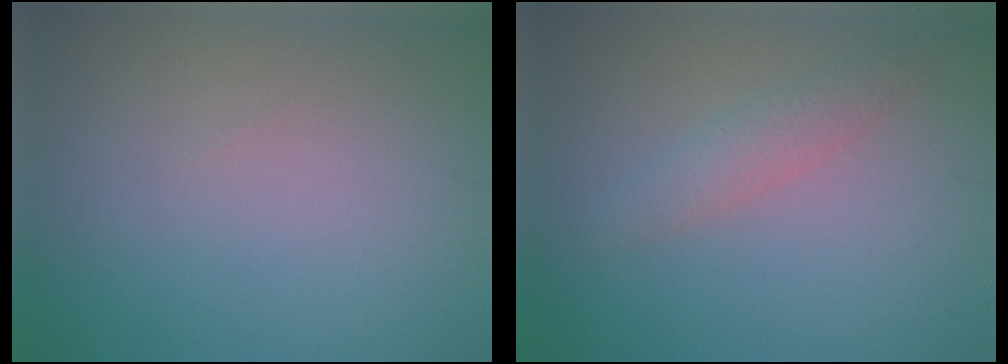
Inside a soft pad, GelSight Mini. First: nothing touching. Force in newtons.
{"total": 2.1, "press": 2.1, "slide": 0.1}